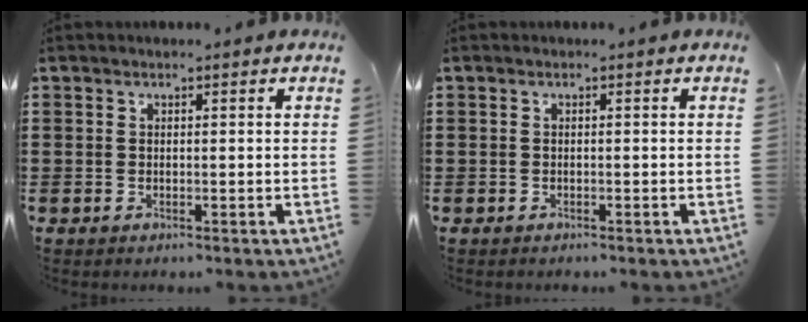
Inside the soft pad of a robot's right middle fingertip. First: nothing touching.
{"total": 0.0}